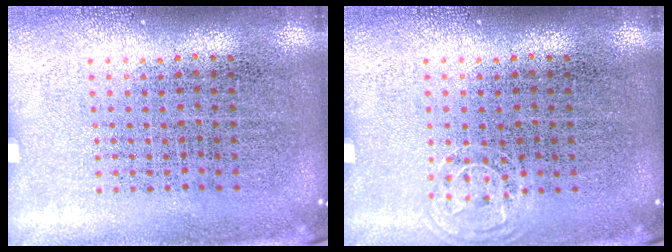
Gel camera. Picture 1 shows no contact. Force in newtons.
{"total": 0.6, "press": 0.6, "slide": 0.3}